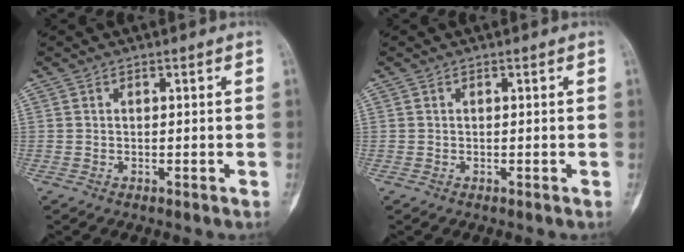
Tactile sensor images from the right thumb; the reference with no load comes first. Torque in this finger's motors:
{"motor_torque": [0.00, 0.00, 0.00, 0.01, 0.00]}